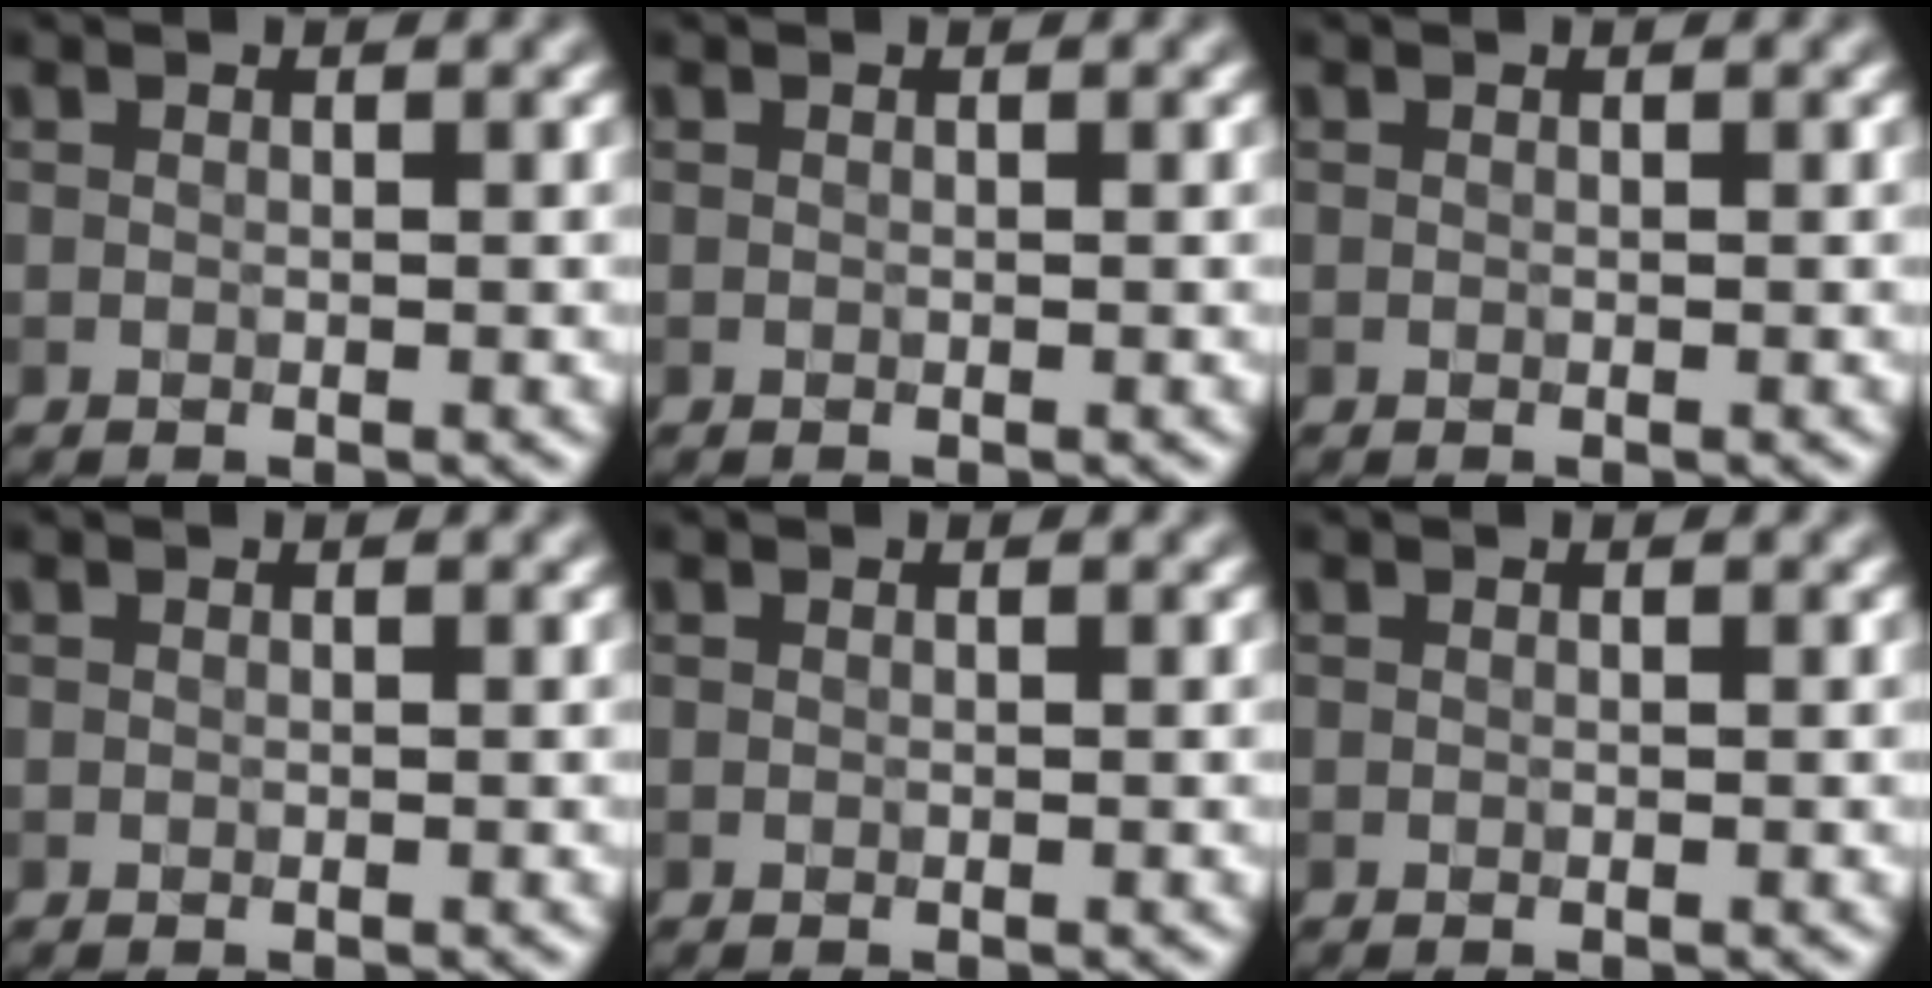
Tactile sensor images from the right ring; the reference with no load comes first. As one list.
[{"total": 0.0}, {"total": 0.0}, {"total": 0.0}, {"total": 0.0}, {"total": 0.0}]